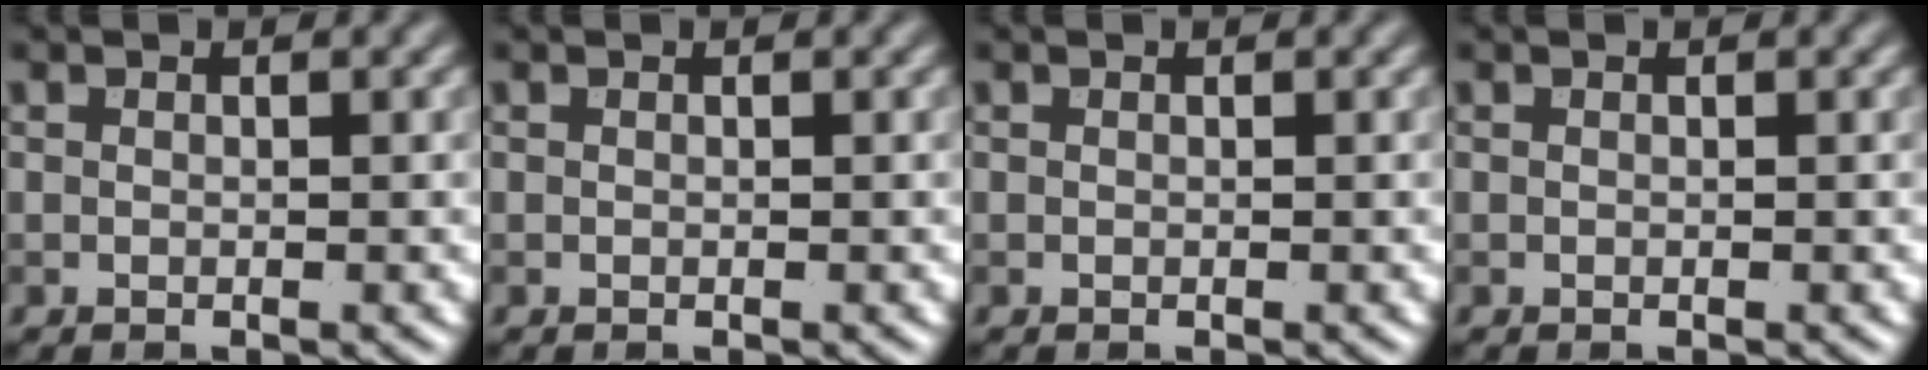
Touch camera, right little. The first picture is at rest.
{"total": 0.0}
{"total": 0.0}
{"total": 0.0}